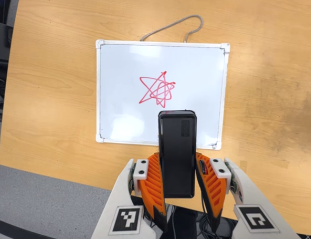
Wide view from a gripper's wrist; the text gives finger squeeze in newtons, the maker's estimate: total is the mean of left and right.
{"total": 4.4, "left": 3.1, "right": 5.7}